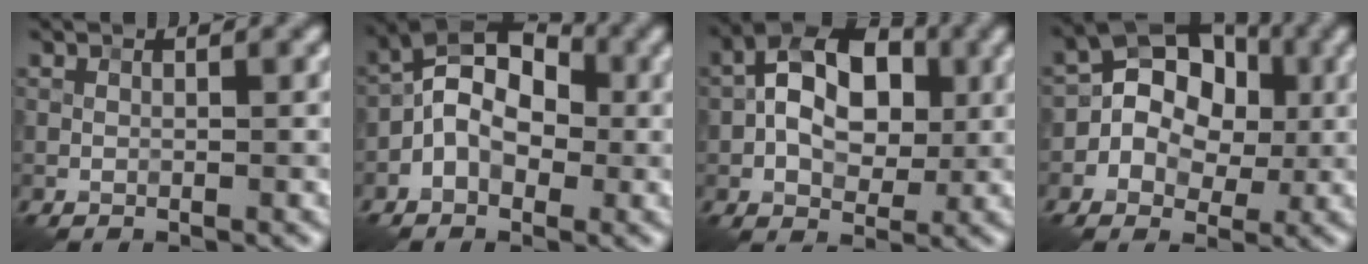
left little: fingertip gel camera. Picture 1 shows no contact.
{"total": 7.2, "force": [-0.7, 4.9, 5.3], "torque": [-0.062, 0.031, -0.033]}
{"total": 8.1, "force": [0.5, 5.2, 6.2], "torque": [-0.099, 0.014, -0.003]}
{"total": 7.5, "force": [0.1, 5.9, 4.7], "torque": [-0.045, 0.021, -0.020]}